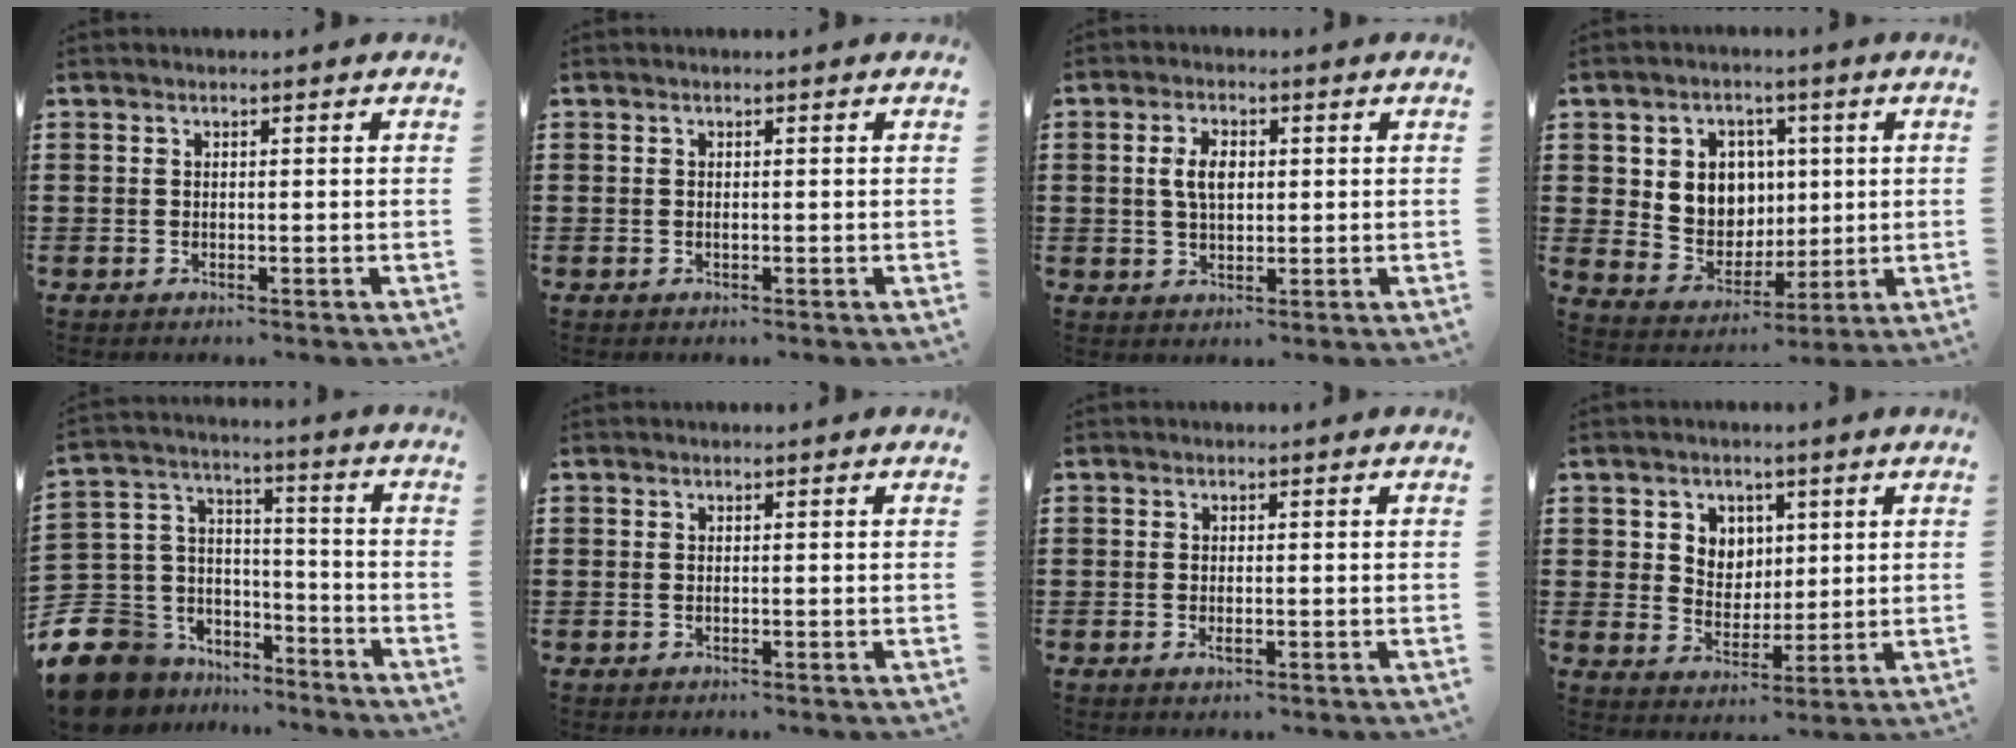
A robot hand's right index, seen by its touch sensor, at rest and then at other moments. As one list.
[{"total": 0.0}, {"total": 4.4, "force": [0.6, 2.2, 3.7], "torque": [-0.078, 0.011, 0.009]}, {"total": 7.0, "force": [1.8, 6.5, 2.2], "torque": [-0.053, 0.002, 0.031]}, {"total": 9.6, "force": [-7.8, 5.3, 1.6], "torque": [-0.087, 0.011, -0.157]}, {"total": 0.0}, {"total": 1.2, "force": [-0.3, 0.4, 1.0], "torque": [-0.020, -0.004, -0.005]}, {"total": 4.4, "force": [1.9, 4.0, 0.5], "torque": [-0.024, 0.006, 0.032]}]